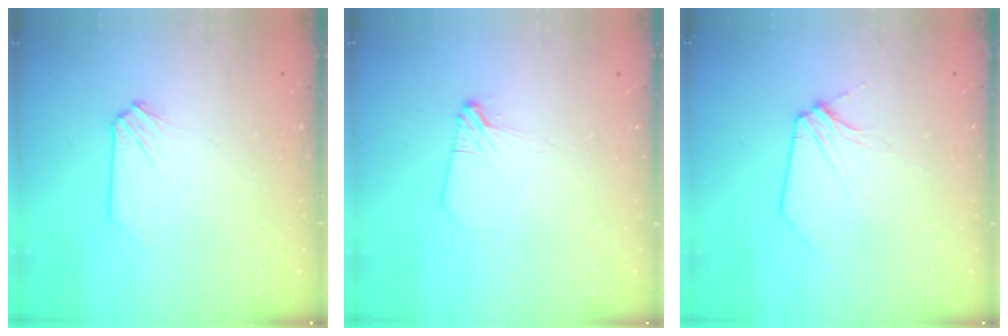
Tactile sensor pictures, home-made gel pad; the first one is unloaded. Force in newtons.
{"total": 2.0, "press": 2.0, "slide": 0.4}
{"total": 2.3, "press": 2.2, "slide": 0.5}